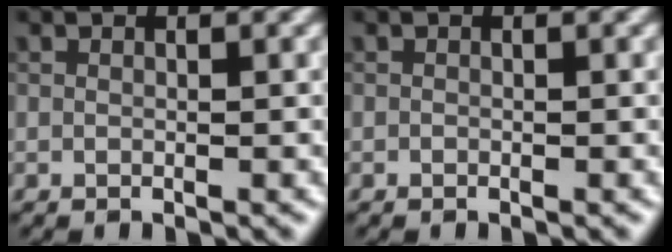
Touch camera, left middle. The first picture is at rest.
{"total": 0.0}